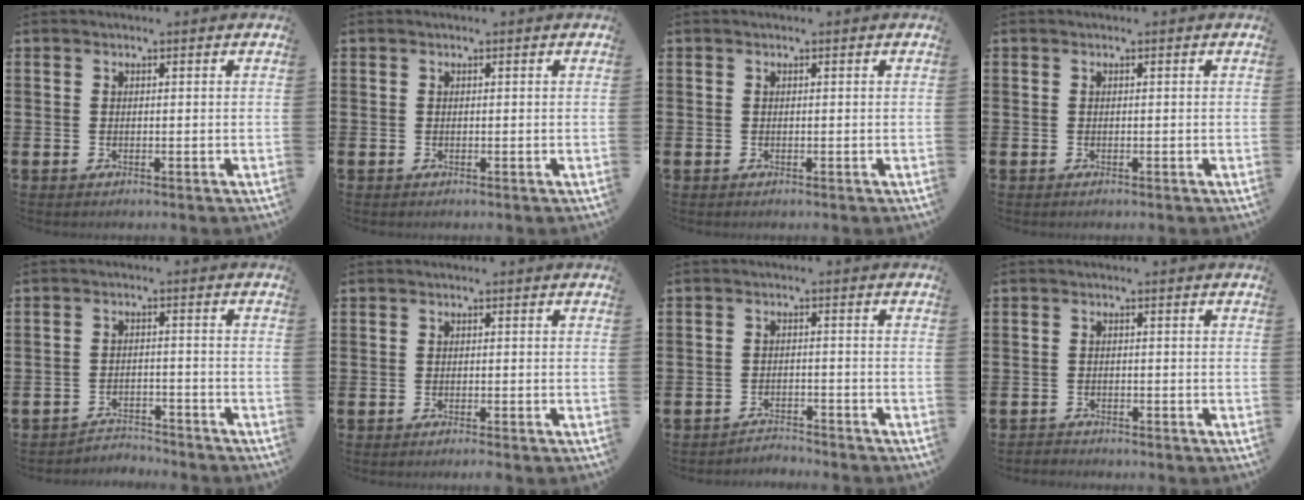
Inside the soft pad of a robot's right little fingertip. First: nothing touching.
{"total": 0.0}
{"total": 0.0}
{"total": 0.0}
{"total": 2.7, "force": [-2.7, 0.2, -0.2], "torque": [-0.005, 0.003, -0.060]}
{"total": 0.6, "force": [-0.5, 0.0, 0.4], "torque": [-0.006, -0.004, -0.008]}
{"total": 2.3, "force": [-2.3, 0.0, -0.3], "torque": [-0.002, 0.003, -0.051]}
{"total": 0.9, "force": [-0.9, 0.1, -0.1], "torque": [0.000, 0.002, -0.021]}